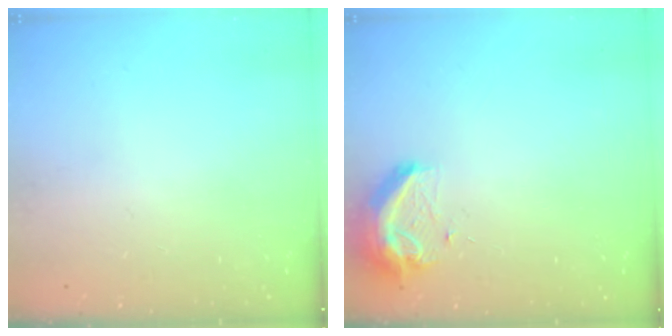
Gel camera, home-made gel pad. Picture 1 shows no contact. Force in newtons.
{"total": 9.2, "press": 9.2, "slide": 0.3}